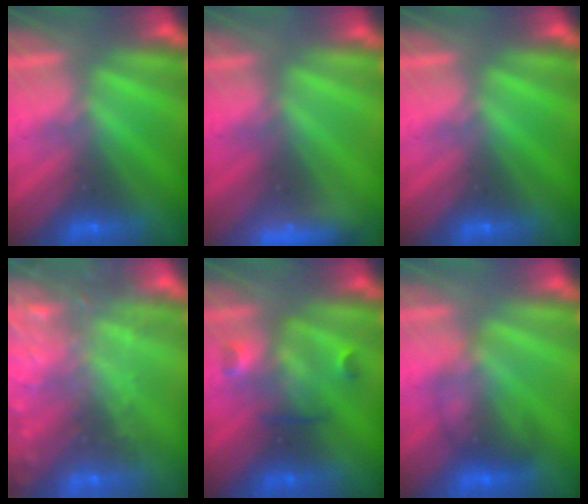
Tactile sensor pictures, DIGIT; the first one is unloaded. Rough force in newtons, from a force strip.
{"total": 3.3}
{"total": 0.0}
{"total": 6.5}
{"total": 2.9}
{"total": 1.7}